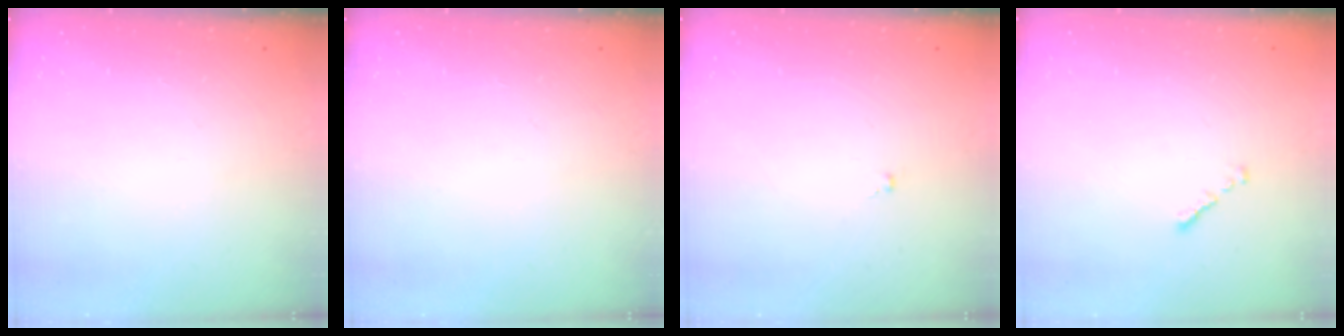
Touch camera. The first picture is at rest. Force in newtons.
{"total": 0.0}
{"total": 0.0}
{"total": 0.7, "press": 0.6, "slide": 0.4}